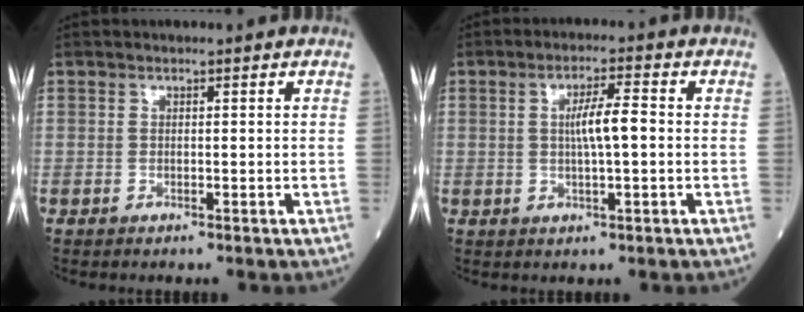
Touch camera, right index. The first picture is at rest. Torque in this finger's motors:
{"motor_torque": [0.52, 0.04, 0.30, 0.10]}